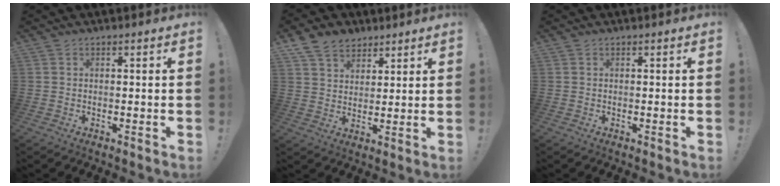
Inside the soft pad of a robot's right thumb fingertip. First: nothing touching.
{"total": 9.1, "force": [6.1, 6.2, 2.7], "torque": [-0.048, -0.032, 0.121]}
{"total": 0.0}